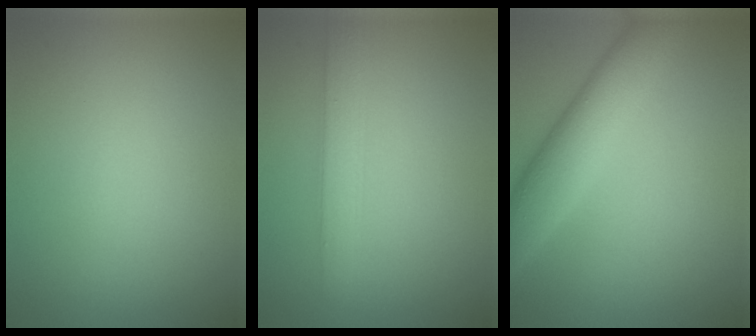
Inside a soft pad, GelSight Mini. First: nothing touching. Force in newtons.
{"total": 2.6, "press": 2.6, "slide": 0.1}
{"total": 6.3, "press": 6.3, "slide": 0.0}